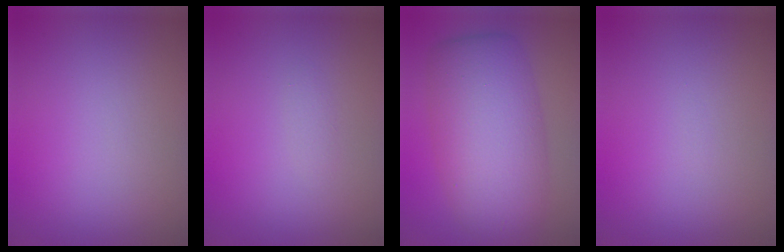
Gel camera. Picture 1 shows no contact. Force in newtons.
{"total": 0.6, "press": 0.6, "slide": 0.0}
{"total": 9.0, "press": 9.0, "slide": 0.2}
{"total": 0.0}